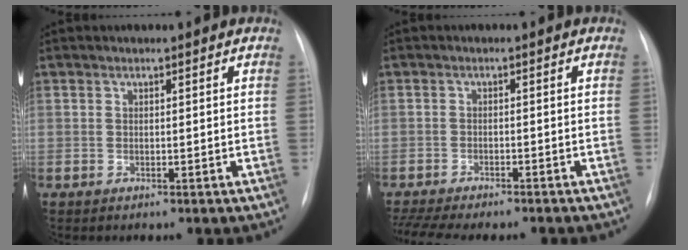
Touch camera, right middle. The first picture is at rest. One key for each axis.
{"total": 12.8, "fx": -11.2, "fy": 2.7, "fz": 5.6, "tx": -0.104, "ty": -0.006, "tz": -0.152}